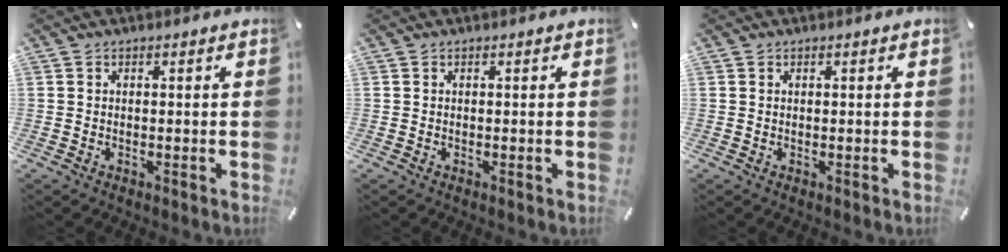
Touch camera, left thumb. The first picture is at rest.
{"total": 0.0}
{"total": 0.0}